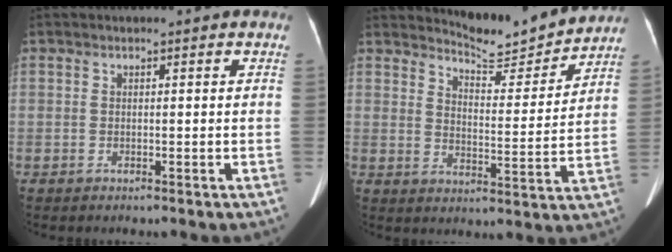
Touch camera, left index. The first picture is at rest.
{"total": 10.3, "force": [10.2, 0.7, 1.3], "torque": [-0.027, -0.016, 0.144]}